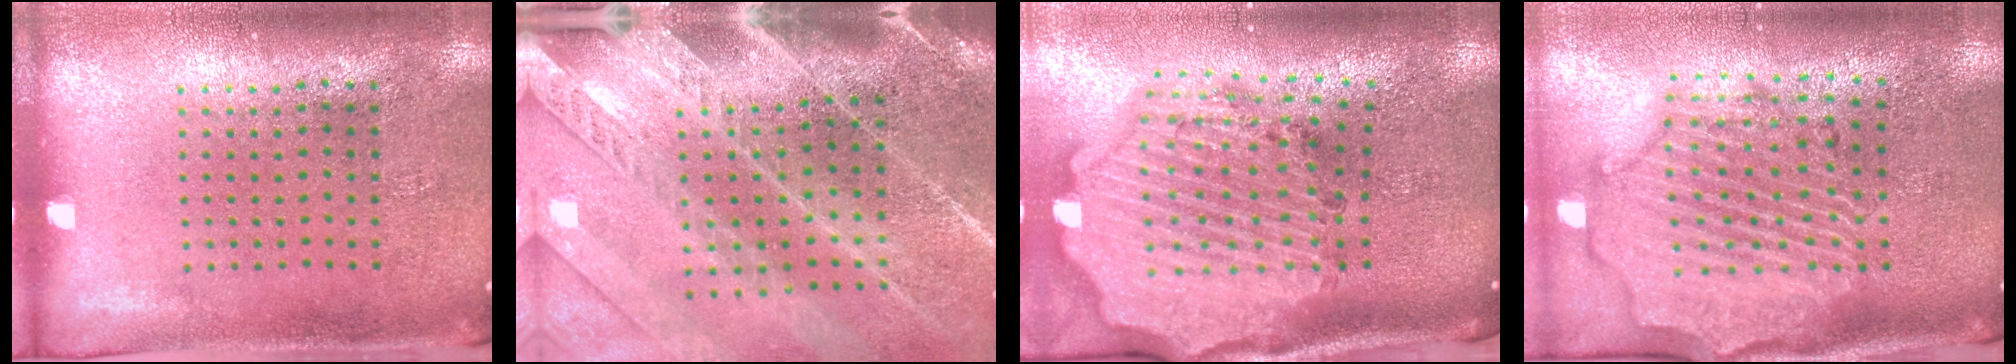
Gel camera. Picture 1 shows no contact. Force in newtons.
{"total": 3.7, "press": 3.2, "slide": 2.0}
{"total": 3.9, "press": 3.2, "slide": 2.2}
{"total": 2.9, "press": 2.5, "slide": 1.4}